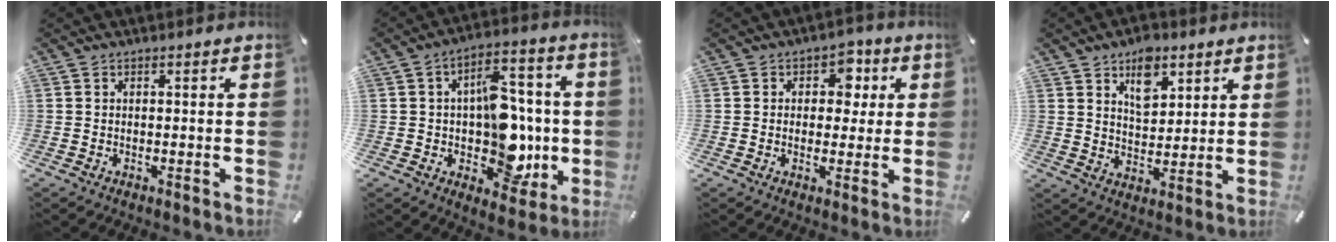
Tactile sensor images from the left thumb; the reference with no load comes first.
{"total": 16.2, "force": [-1.2, 11.3, 11.5], "torque": [-0.135, 0.002, -0.012]}
{"total": 6.5, "force": [1.3, 5.4, 3.3], "torque": [-0.028, 0.001, 0.014]}
{"total": 8.8, "force": [5.3, 5.3, 4.6], "torque": [-0.059, -0.020, 0.090]}